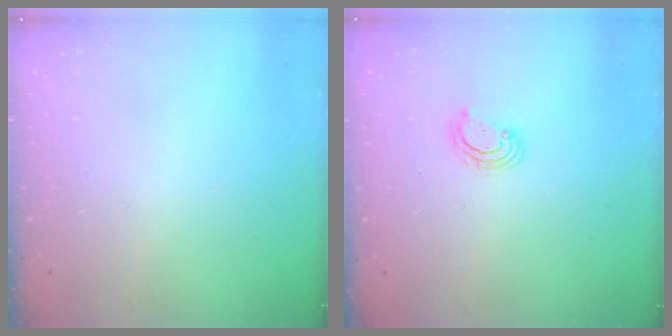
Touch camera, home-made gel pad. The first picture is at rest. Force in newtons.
{"total": 3.2, "press": 3.2, "slide": 0.3}